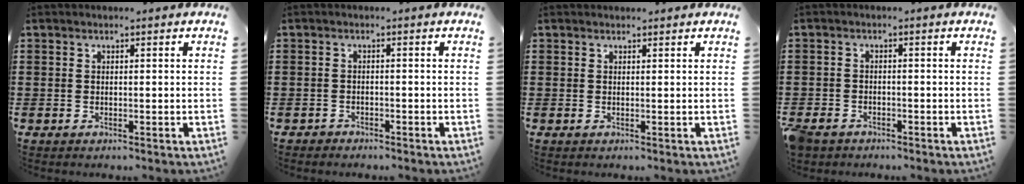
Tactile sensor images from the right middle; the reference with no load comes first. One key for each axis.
{"total": 1.2, "fx": -1.2, "fy": 0.3, "fz": -0.1, "tx": -0.002, "ty": 0.001, "tz": -0.027}
{"total": 0.6, "fx": 0.5, "fy": 0.3, "fz": 0.0, "tx": -0.001, "ty": 0.002, "tz": 0.009}
{"total": 2.2, "fx": -2.0, "fy": 0.9, "fz": 0.4, "tx": -0.034, "ty": -0.007, "tz": -0.050}